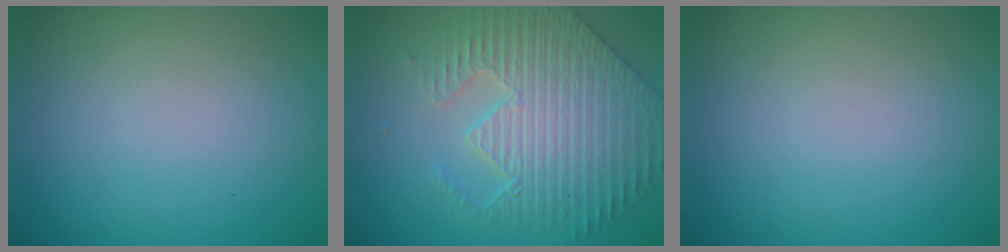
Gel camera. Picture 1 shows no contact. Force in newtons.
{"total": 4.4, "press": 4.4, "slide": 0.3}
{"total": 0.0}